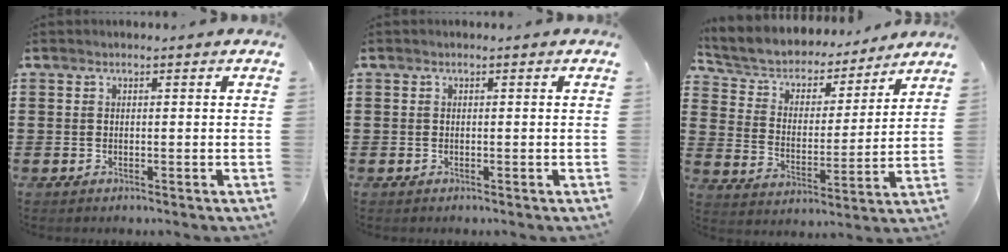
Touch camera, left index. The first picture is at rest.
{"total": 0.0}
{"total": 5.1, "force": [4.8, 1.8, 0.4], "torque": [-0.041, -0.035, 0.077]}